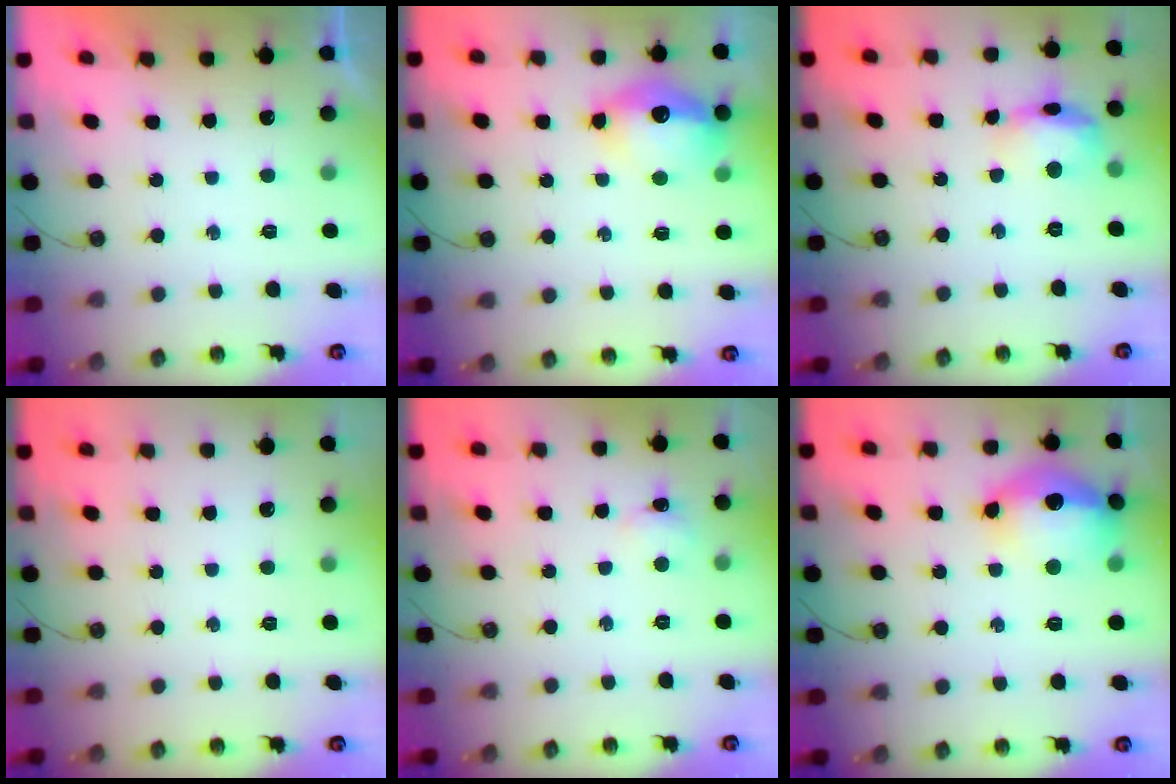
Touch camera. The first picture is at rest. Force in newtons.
{"total": 12.7, "press": 12.7, "slide": 1.0}
{"total": 16.5, "press": 11.0, "slide": 12.2}
{"total": 0.0}
{"total": 3.2, "press": 2.7, "slide": 1.8}
{"total": 16.5, "press": 16.4, "slide": 1.5}